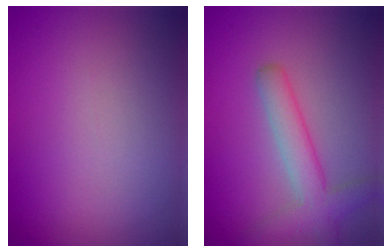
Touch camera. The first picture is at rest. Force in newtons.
{"total": 3.8, "press": 3.8, "slide": 0.3}